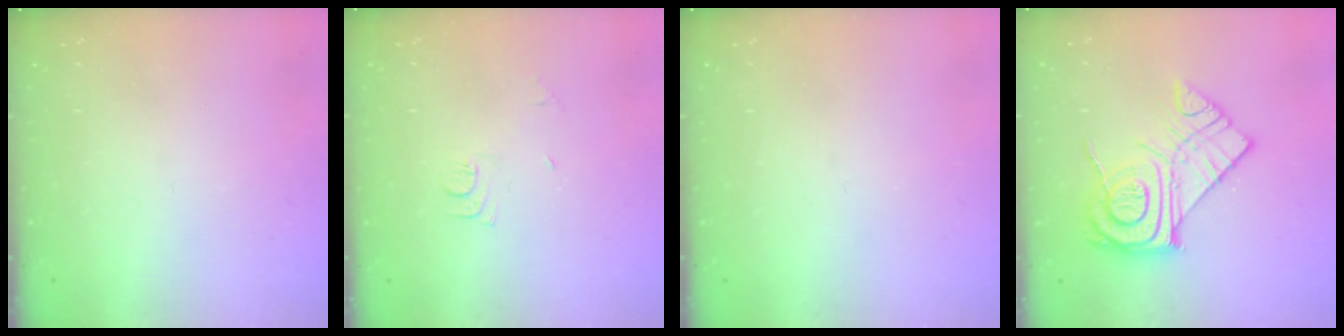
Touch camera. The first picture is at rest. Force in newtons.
{"total": 5.7, "press": 5.7, "slide": 0.6}
{"total": 0.0}
{"total": 14.9, "press": 14.8, "slide": 1.2}